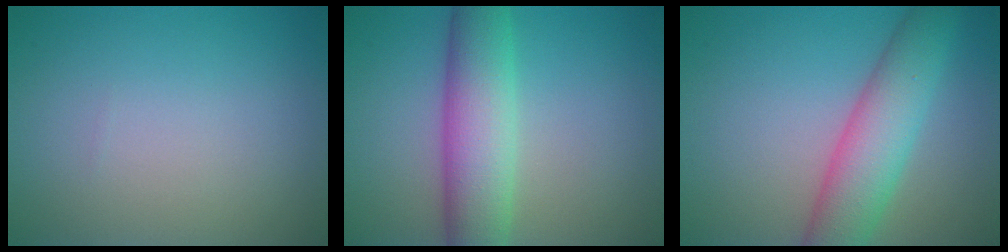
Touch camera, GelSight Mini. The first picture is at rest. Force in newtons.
{"total": 7.0, "press": 7.0, "slide": 0.2}
{"total": 6.3, "press": 6.3, "slide": 0.3}